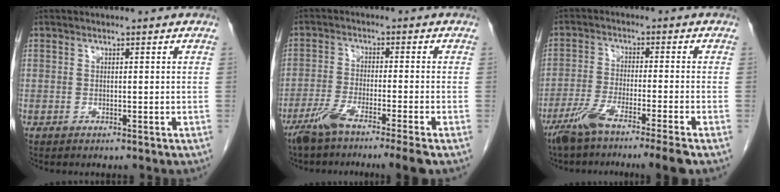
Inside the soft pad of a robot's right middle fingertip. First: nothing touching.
{"total": 8.0, "force": [-5.8, -0.6, 5.5], "torque": [-0.098, -0.019, -0.105]}
{"total": 9.1, "force": [-6.6, -0.7, 6.2], "torque": [-0.109, -0.023, -0.117]}